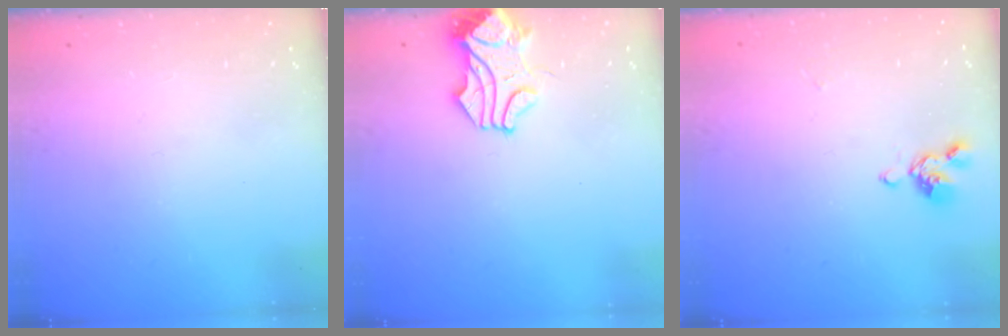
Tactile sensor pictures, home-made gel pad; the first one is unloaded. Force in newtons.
{"total": 1.7, "press": 1.5, "slide": 0.8}
{"total": 2.9, "press": 2.8, "slide": 0.8}